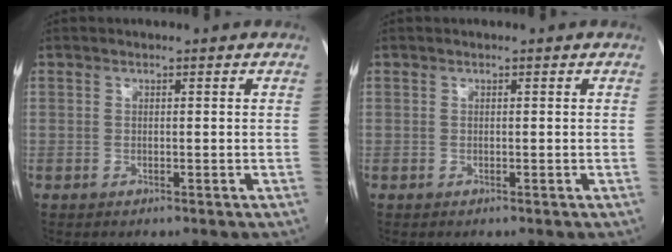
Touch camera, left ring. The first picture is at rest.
{"total": 0.0}